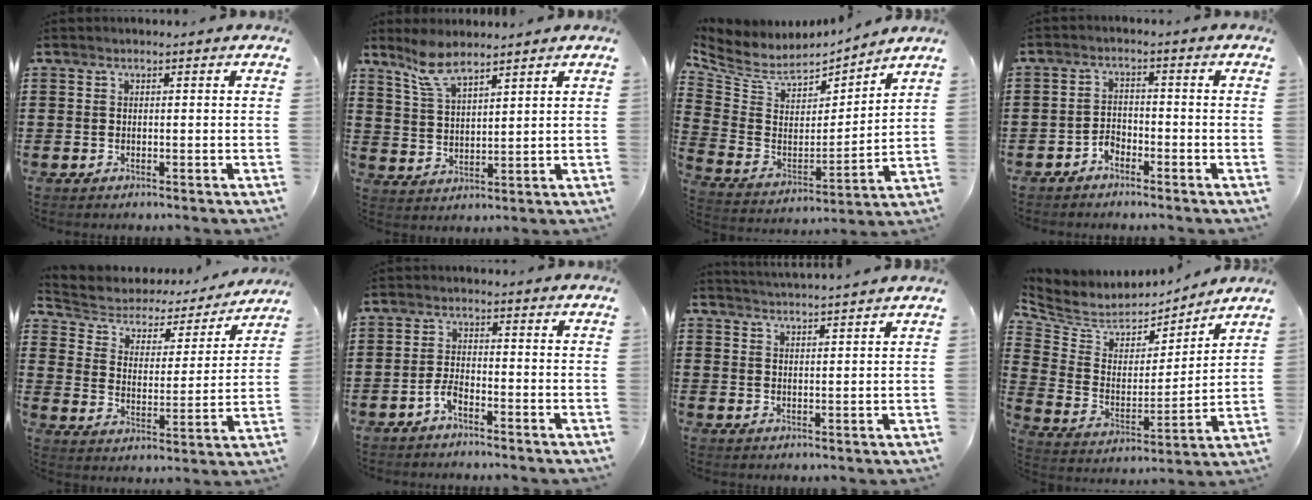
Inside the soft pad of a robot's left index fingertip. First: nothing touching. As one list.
[{"total": 6.5, "force": [5.3, 1.6, 3.4], "torque": [-0.082, -0.007, 0.097]}, {"total": 6.5, "force": [5.2, 3.3, 2.1], "torque": [-0.074, -0.039, 0.091]}, {"total": 2.3, "force": [-2.0, 1.0, 0.4], "torque": [-0.016, 0.004, -0.042]}, {"total": 3.5, "force": [2.8, 2.1, 0.6], "torque": [-0.037, -0.019, 0.037]}, {"total": 2.6, "force": [-1.8, 0.8, 1.7], "torque": [-0.049, -0.001, -0.038]}, {"total": 2.9, "force": [2.8, -0.9, 0.0], "torque": [-0.007, -0.017, 0.051]}, {"total": 5.8, "force": [5.2, 2.6, 0.0], "torque": [-0.041, -0.045, 0.088]}]